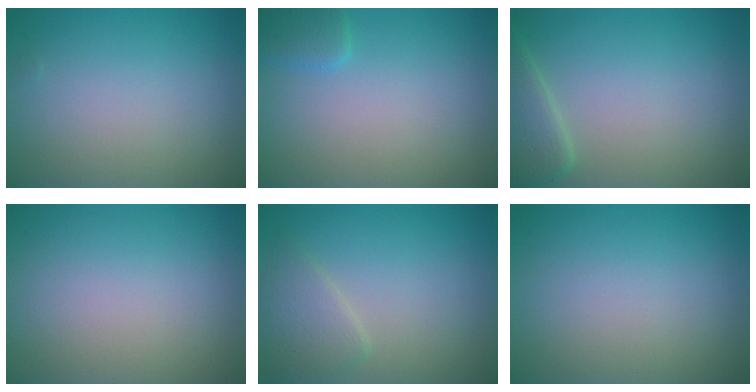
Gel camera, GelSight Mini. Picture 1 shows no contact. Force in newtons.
{"total": 1.4, "press": 1.4, "slide": 0.1}
{"total": 2.8, "press": 2.8, "slide": 0.2}
{"total": 0.0}
{"total": 2.5, "press": 2.5, "slide": 0.0}
{"total": 0.0}